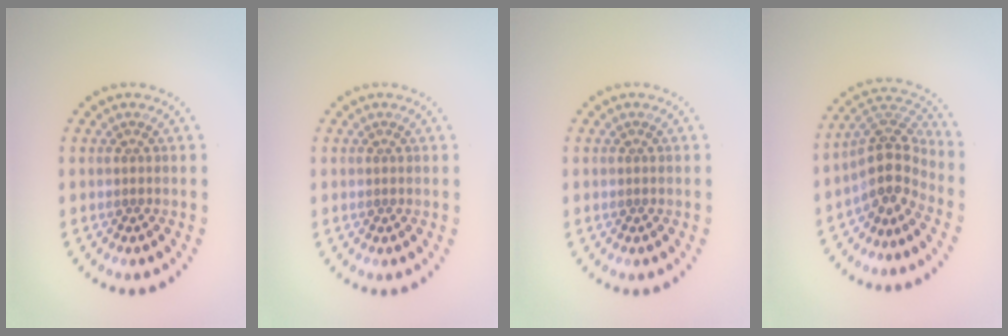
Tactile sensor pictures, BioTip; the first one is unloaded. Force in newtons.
{"total": 0.0}
{"total": 0.0}
{"total": 4.2, "press": 3.2, "slide": 2.8}